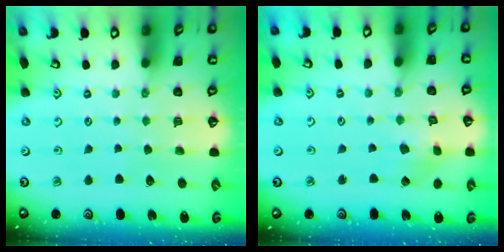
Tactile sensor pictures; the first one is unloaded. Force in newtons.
{"total": 2.8, "press": 2.8, "slide": 0.1}